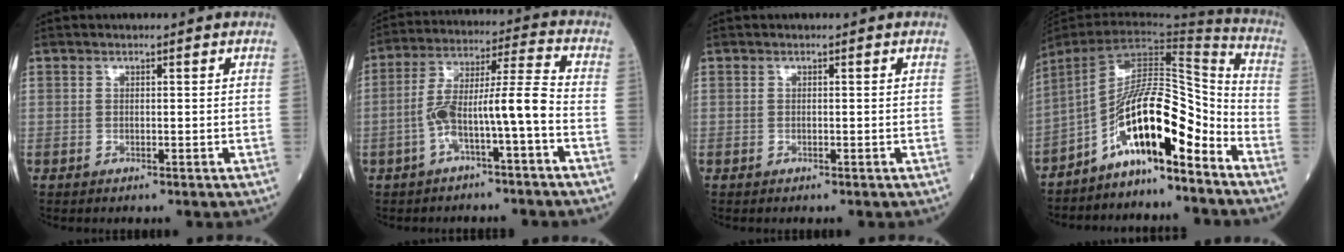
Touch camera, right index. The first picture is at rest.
{"total": 10.0, "force": [-3.3, 0.6, 9.4], "torque": [-0.176, 0.035, -0.060]}
{"total": 0.0}
{"total": 14.4, "force": [-8.3, 3.3, 11.2], "torque": [-0.191, 0.037, -0.143]}